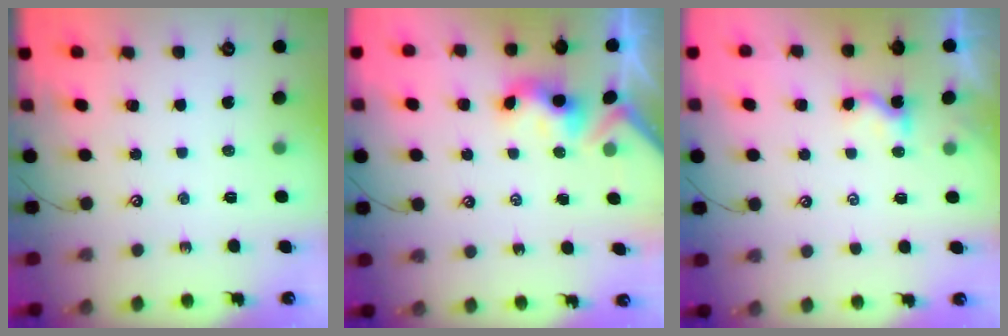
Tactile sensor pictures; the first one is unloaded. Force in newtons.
{"total": 4.7, "press": 4.7, "slide": 0.2}
{"total": 3.1, "press": 3.1, "slide": 0.1}